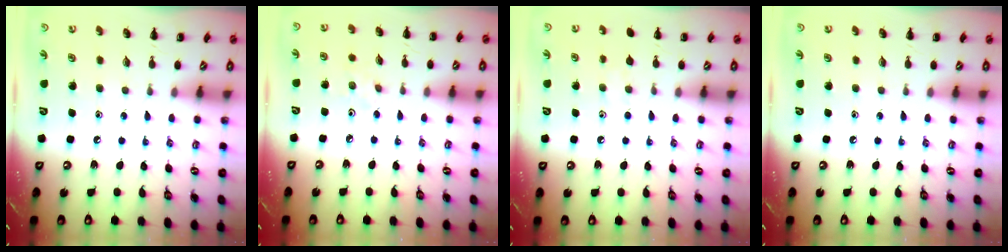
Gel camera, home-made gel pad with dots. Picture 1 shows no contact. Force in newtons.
{"total": 2.5, "press": 2.4, "slide": 0.9}
{"total": 5.0, "press": 4.6, "slide": 1.9}
{"total": 0.0}